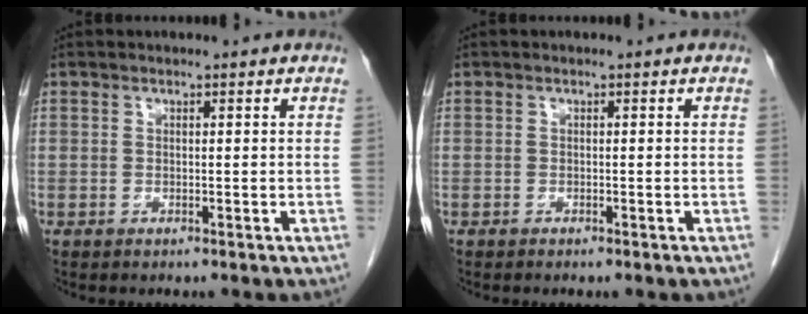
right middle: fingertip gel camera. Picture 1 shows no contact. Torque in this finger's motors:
{"motor_torque": [-0.22, 0.21, -0.03, -0.01]}